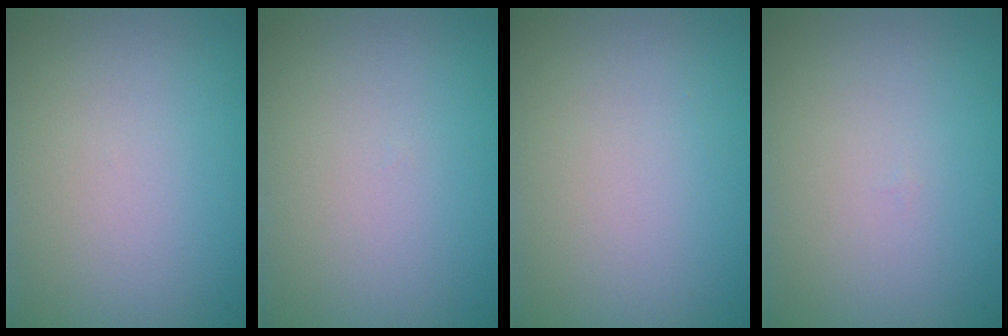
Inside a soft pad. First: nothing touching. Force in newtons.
{"total": 0.0}
{"total": 0.0}
{"total": 0.0}